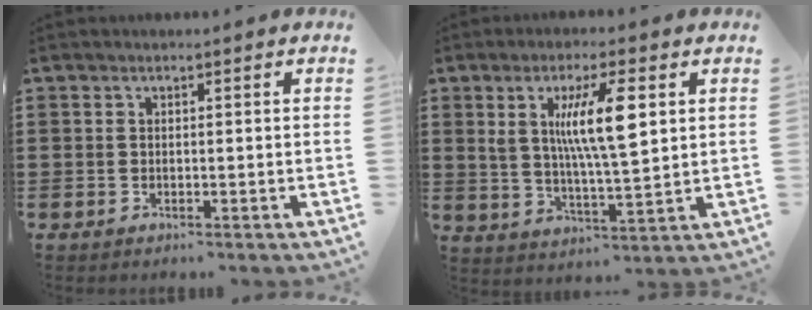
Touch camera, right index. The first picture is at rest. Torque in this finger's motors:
{"motor_torque": [1.07, -0.43, 0.91, 0.21]}